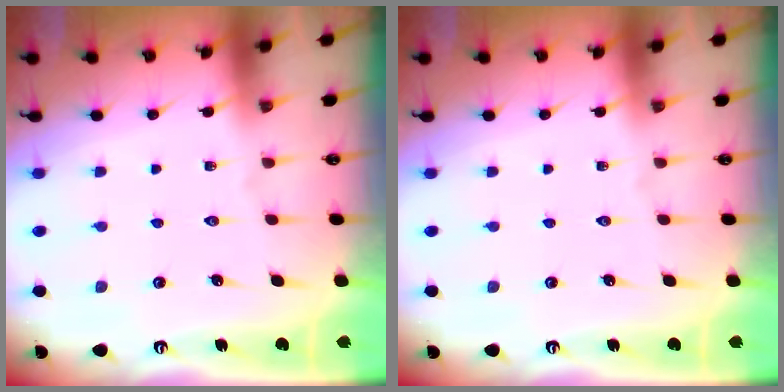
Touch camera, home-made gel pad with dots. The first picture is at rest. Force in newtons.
{"total": 0.0}